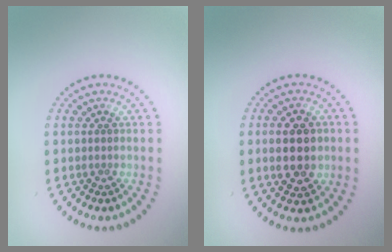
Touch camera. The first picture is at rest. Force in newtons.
{"total": 4.5, "press": 4.5, "slide": 0.2}